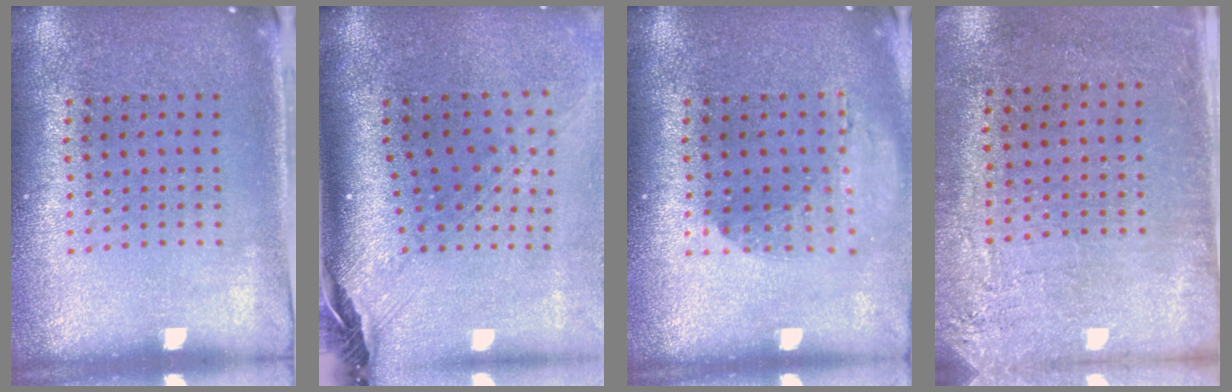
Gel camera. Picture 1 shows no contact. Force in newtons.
{"total": 3.0, "press": 2.2, "slide": 2.1}
{"total": 1.2, "press": 1.2, "slide": 0.2}
{"total": 2.7, "press": 2.3, "slide": 1.4}